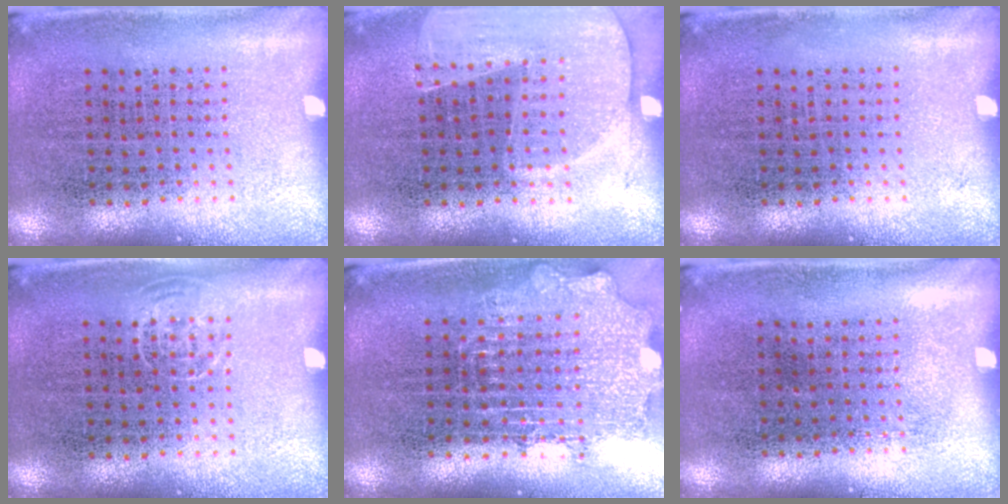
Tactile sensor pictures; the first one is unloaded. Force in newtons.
{"total": 1.4, "press": 1.3, "slide": 0.5}
{"total": 0.0}
{"total": 0.7, "press": 0.5, "slide": 0.4}
{"total": 1.8, "press": 1.4, "slide": 1.1}
{"total": 0.0}